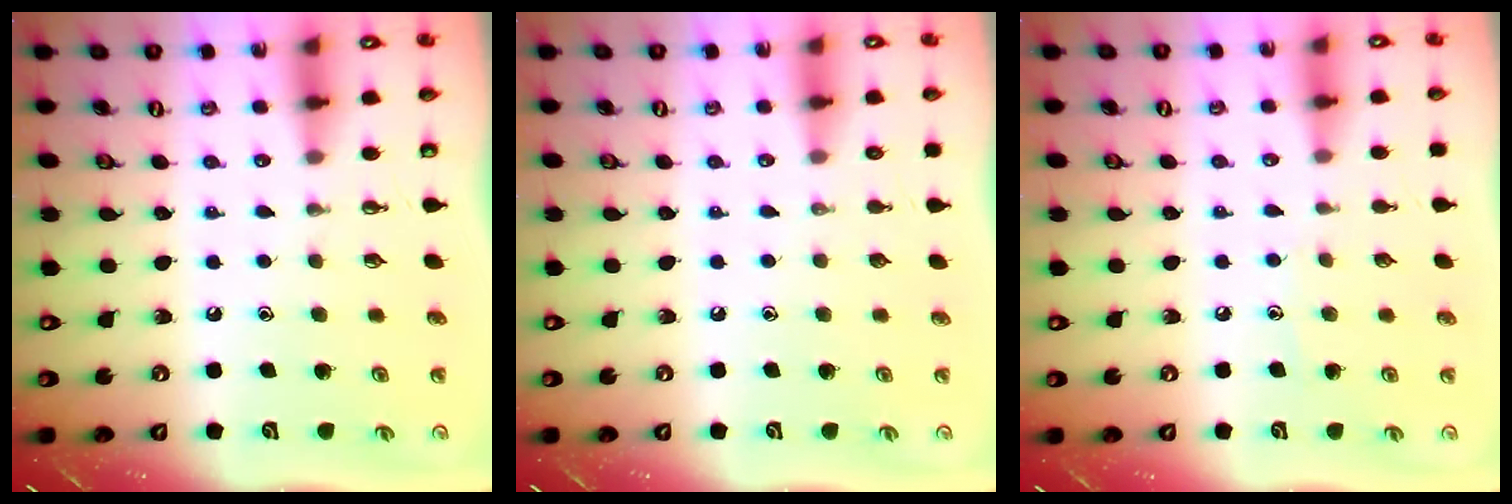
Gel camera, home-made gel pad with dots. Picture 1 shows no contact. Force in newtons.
{"total": 0.0}
{"total": 3.9, "press": 3.8, "slide": 0.4}